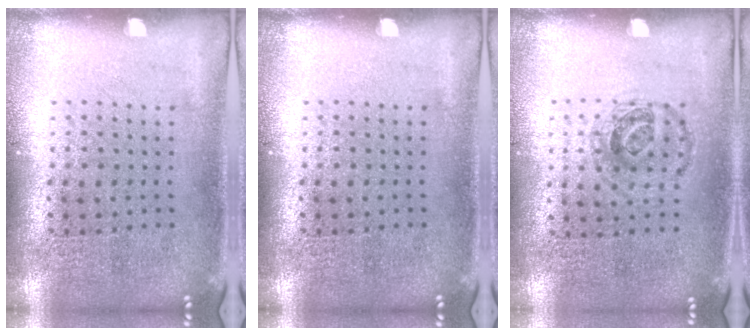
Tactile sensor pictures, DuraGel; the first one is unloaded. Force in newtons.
{"total": 0.0}
{"total": 0.9, "press": 0.8, "slide": 0.4}